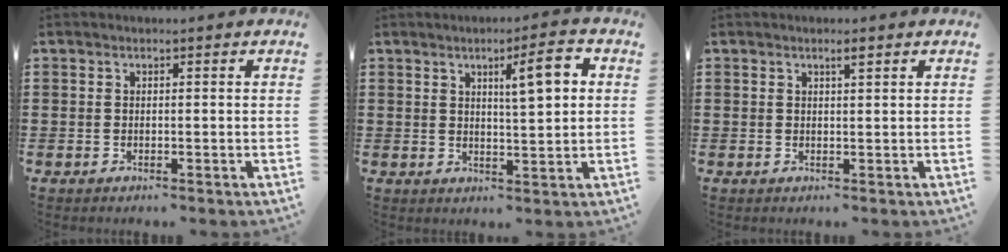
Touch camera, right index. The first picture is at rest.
{"total": 6.8, "force": [2.4, 1.4, 6.2], "torque": [-0.099, -0.003, 0.031]}
{"total": 1.3, "force": [0.8, 0.1, 1.0], "torque": [-0.012, -0.002, 0.012]}